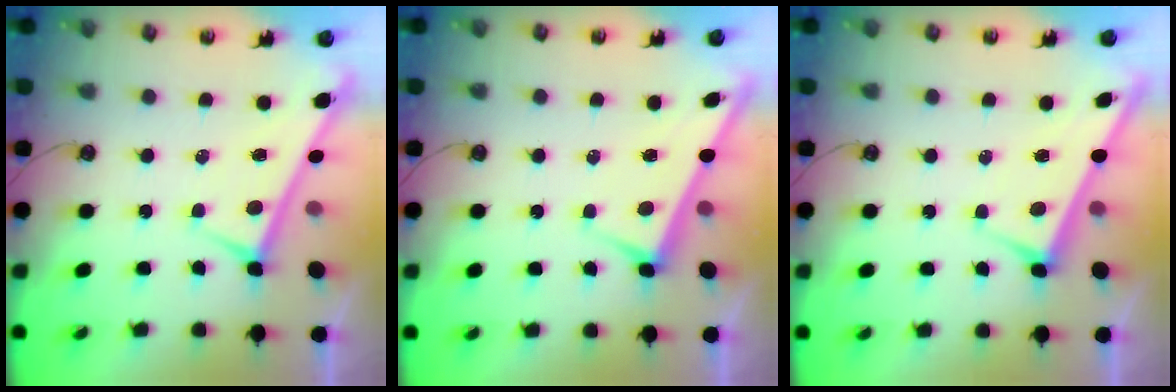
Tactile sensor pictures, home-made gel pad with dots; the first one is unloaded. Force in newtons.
{"total": 3.2, "press": 3.2, "slide": 0.1}
{"total": 3.1, "press": 3.1, "slide": 0.1}